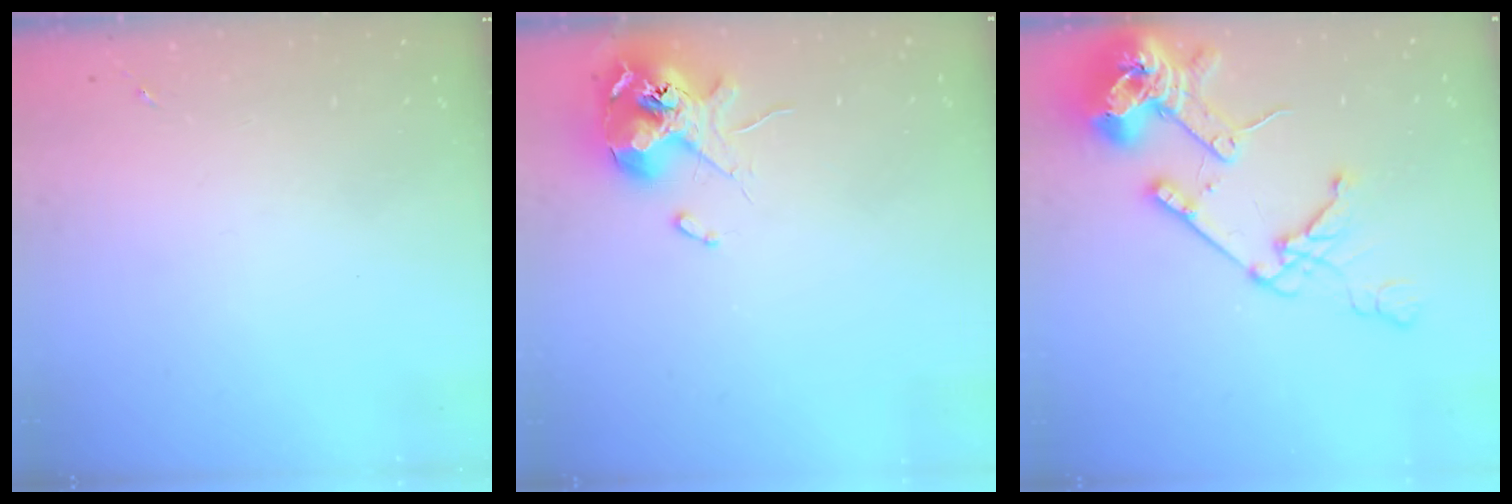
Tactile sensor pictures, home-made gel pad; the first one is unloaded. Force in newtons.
{"total": 12.1, "press": 11.9, "slide": 1.8}
{"total": 18.6, "press": 18.4, "slide": 2.4}